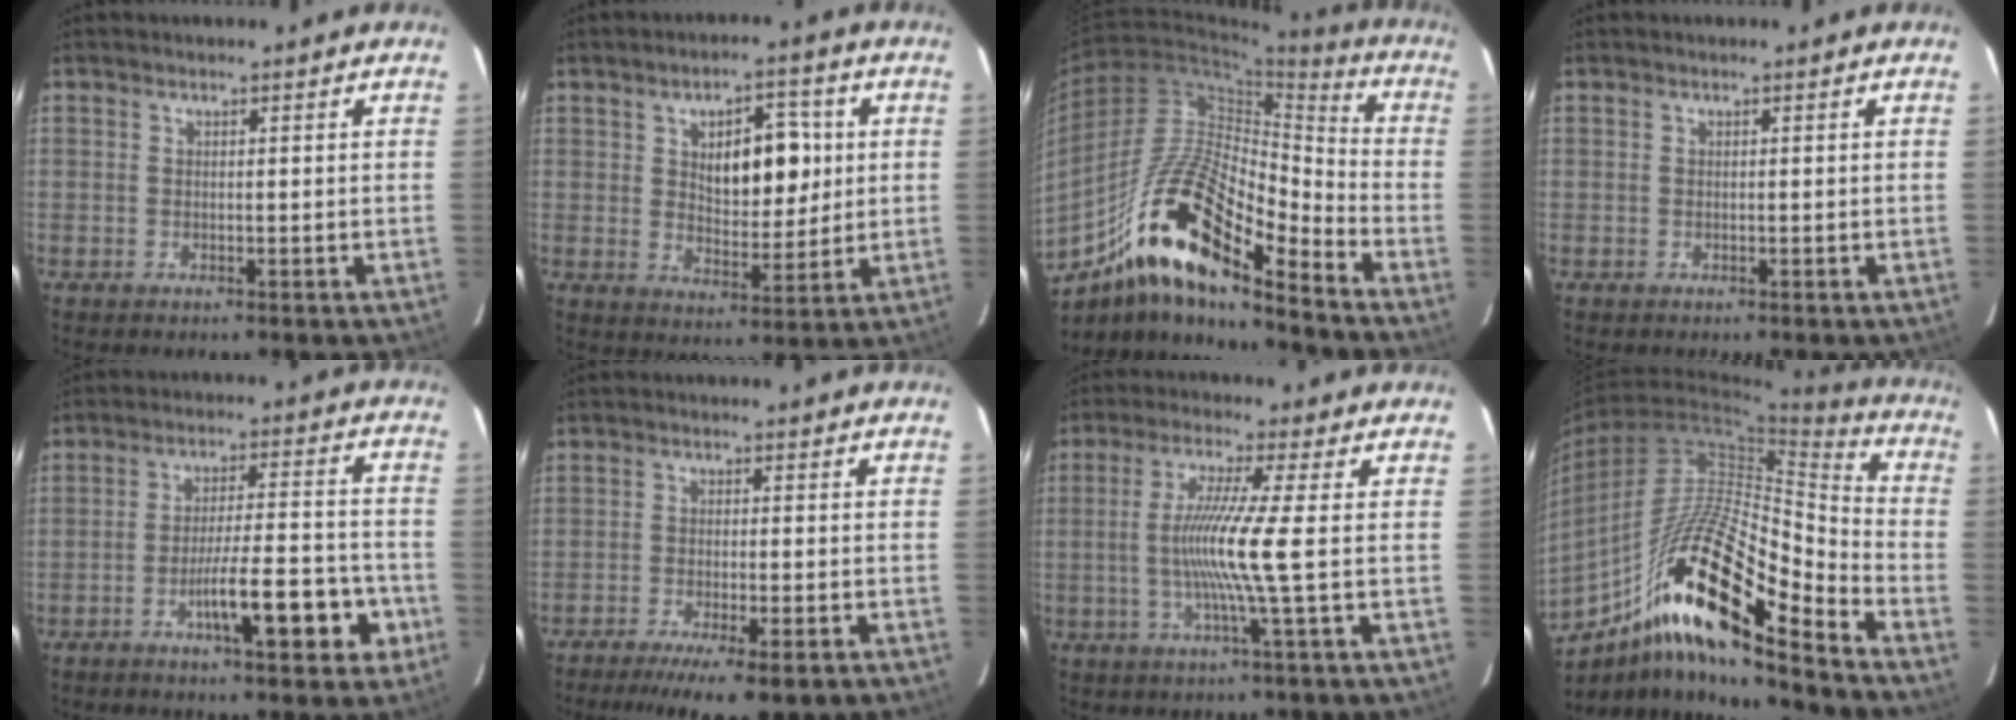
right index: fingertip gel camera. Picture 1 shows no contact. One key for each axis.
{"total": 9.4, "fx": 2.2, "fy": 4.4, "fz": 8.0, "tx": -0.115, "ty": 0.010, "tz": 0.041}
{"total": 17.2, "fx": -10.8, "fy": 4.6, "fz": 12.6, "tx": -0.228, "ty": 0.029, "tz": -0.183}
{"total": 0.0}
{"total": 11.4, "fx": -4.9, "fy": 2.1, "fz": 10.0, "tx": -0.155, "ty": 0.019, "tz": -0.070}
{"total": 12.3, "fx": -9.2, "fy": 1.9, "fz": 7.9, "tx": -0.104, "ty": -0.021, "tz": -0.136}
{"total": 8.6, "fx": -0.6, "fy": -1.8, "fz": 8.3, "tx": -0.168, "ty": -0.010, "tz": -0.013}
{"total": 21.3, "fx": -12.2, "fy": 3.5, "fz": 17.1, "tx": -0.303, "ty": 0.002, "tz": -0.206}